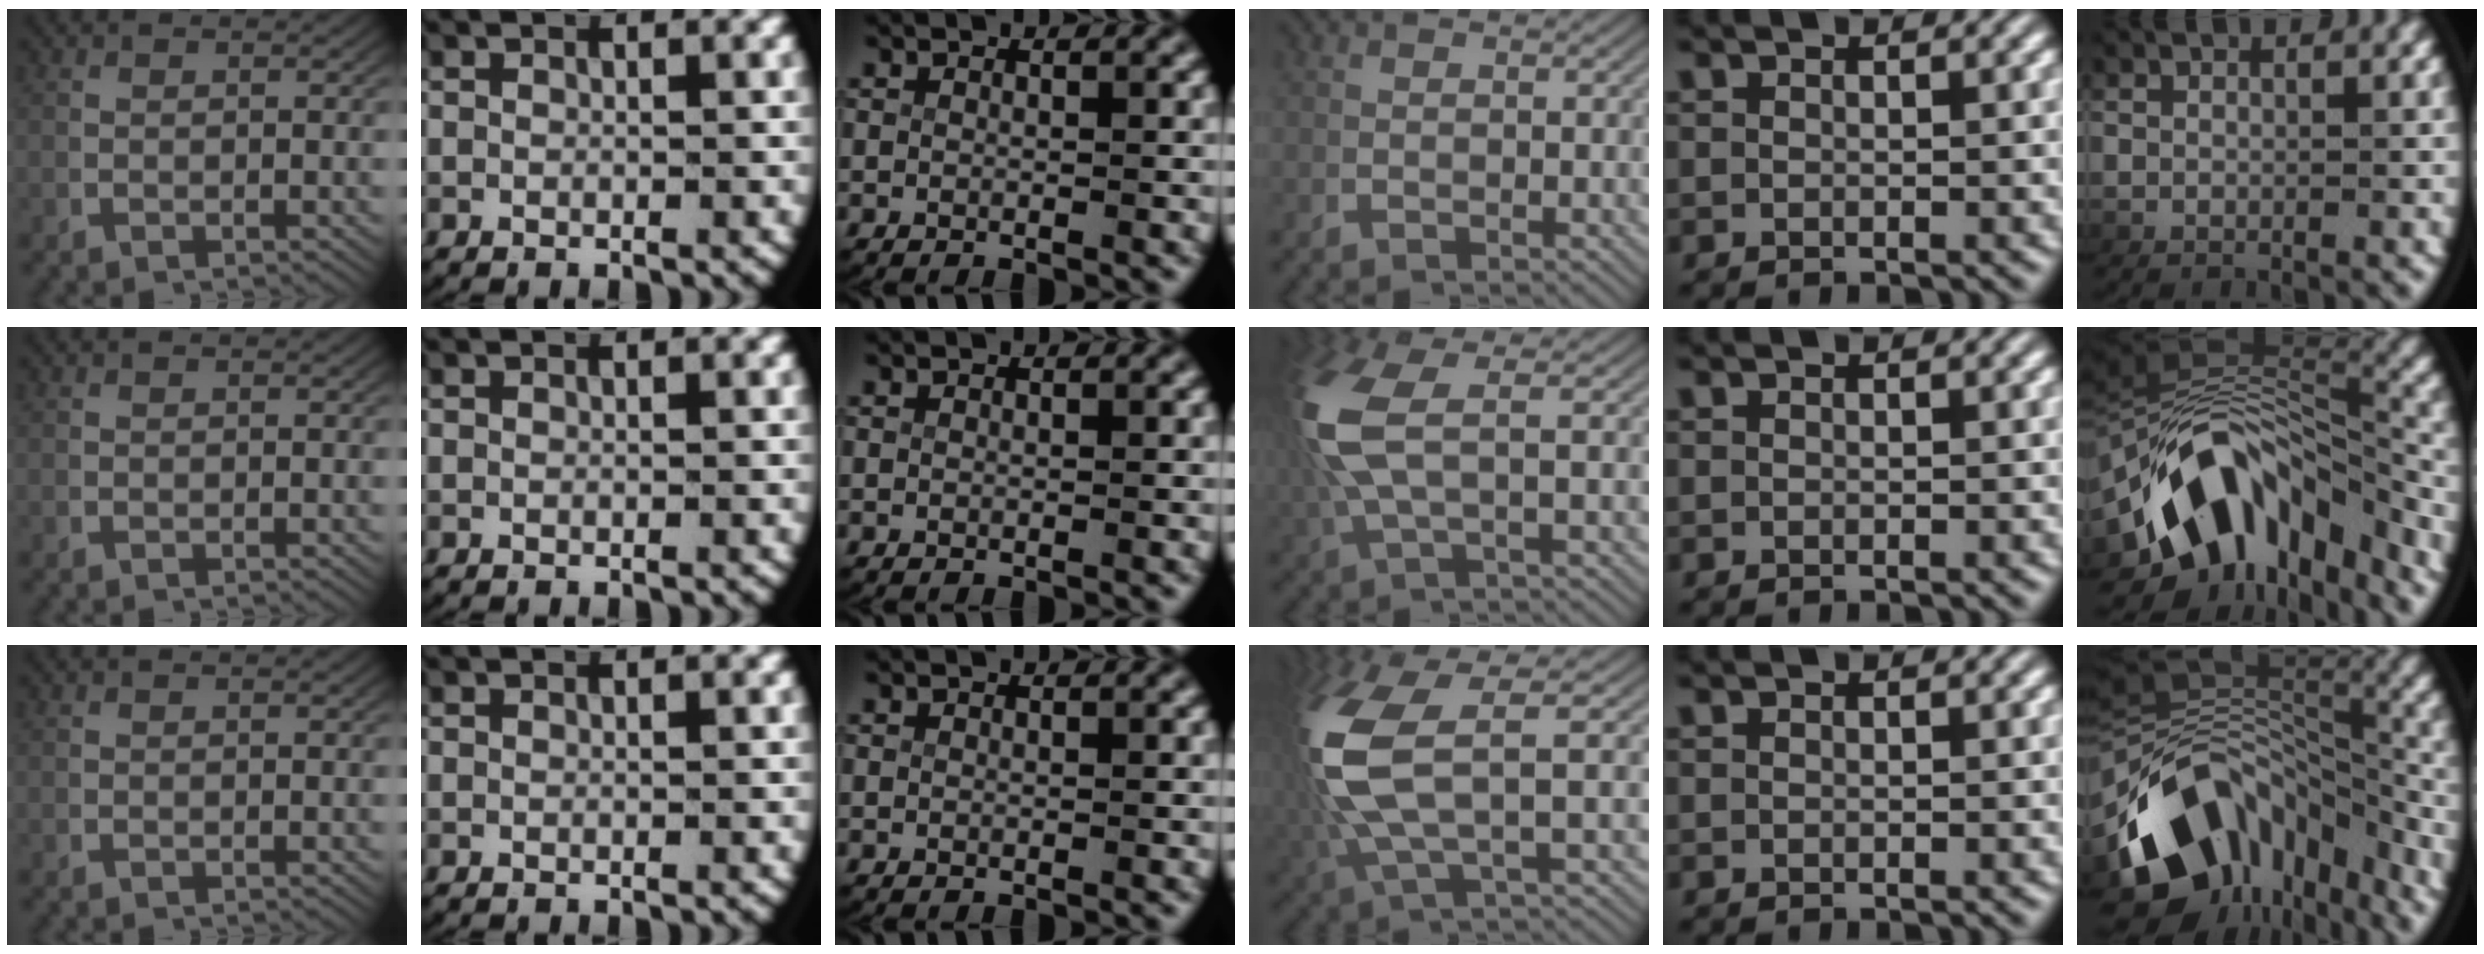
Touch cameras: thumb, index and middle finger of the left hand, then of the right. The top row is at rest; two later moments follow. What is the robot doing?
{"motion": "lift_and_place", "object": "fork"}